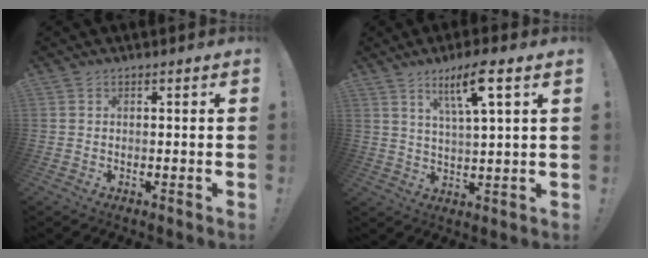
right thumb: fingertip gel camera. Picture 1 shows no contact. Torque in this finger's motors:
{"motor_torque": [0.02, 0.04, 0.21, 0.19, 0.14]}